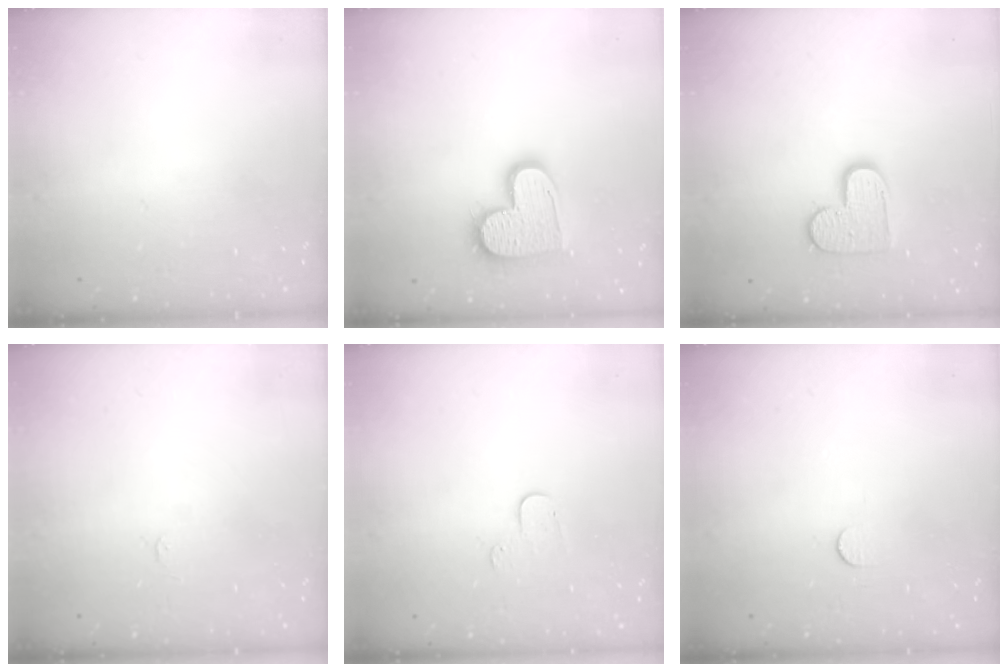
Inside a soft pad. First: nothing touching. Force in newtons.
{"total": 14.0, "press": 13.9, "slide": 0.8}
{"total": 10.6, "press": 10.6, "slide": 0.7}
{"total": 2.4, "press": 2.4, "slide": 0.3}
{"total": 4.1, "press": 4.1, "slide": 0.4}
{"total": 3.7, "press": 3.7, "slide": 0.4}